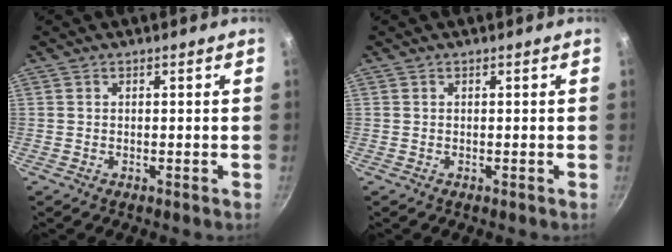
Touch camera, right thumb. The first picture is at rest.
{"total": 0.0}